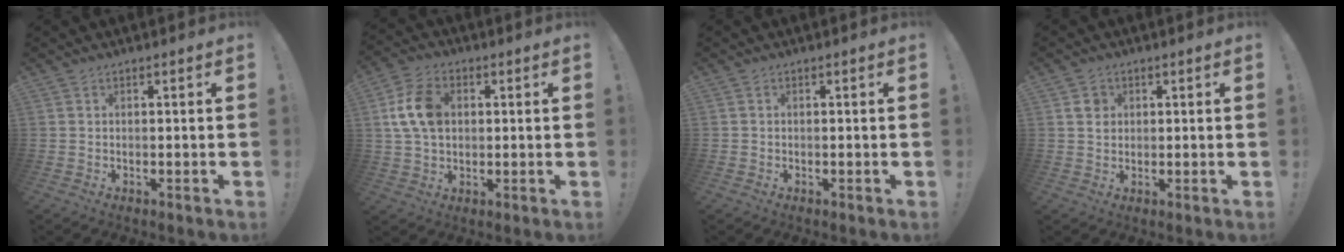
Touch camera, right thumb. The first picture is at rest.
{"total": 12.5, "force": [2.1, 8.8, 8.6], "torque": [-0.152, 0.009, 0.043]}
{"total": 0.6, "force": [-0.2, 0.6, 0.0], "torque": [-0.003, 0.004, -0.003]}
{"total": 3.9, "force": [1.3, 3.4, 1.5], "torque": [-0.014, 0.001, 0.023]}